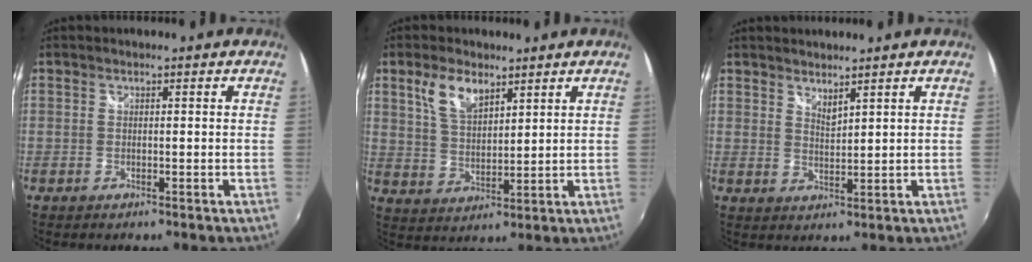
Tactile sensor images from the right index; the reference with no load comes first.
{"total": 7.4, "force": [4.4, 3.5, 4.7], "torque": [-0.092, 0.009, 0.089]}
{"total": 2.8, "force": [2.5, 0.3, 1.1], "torque": [-0.017, 0.000, 0.043]}